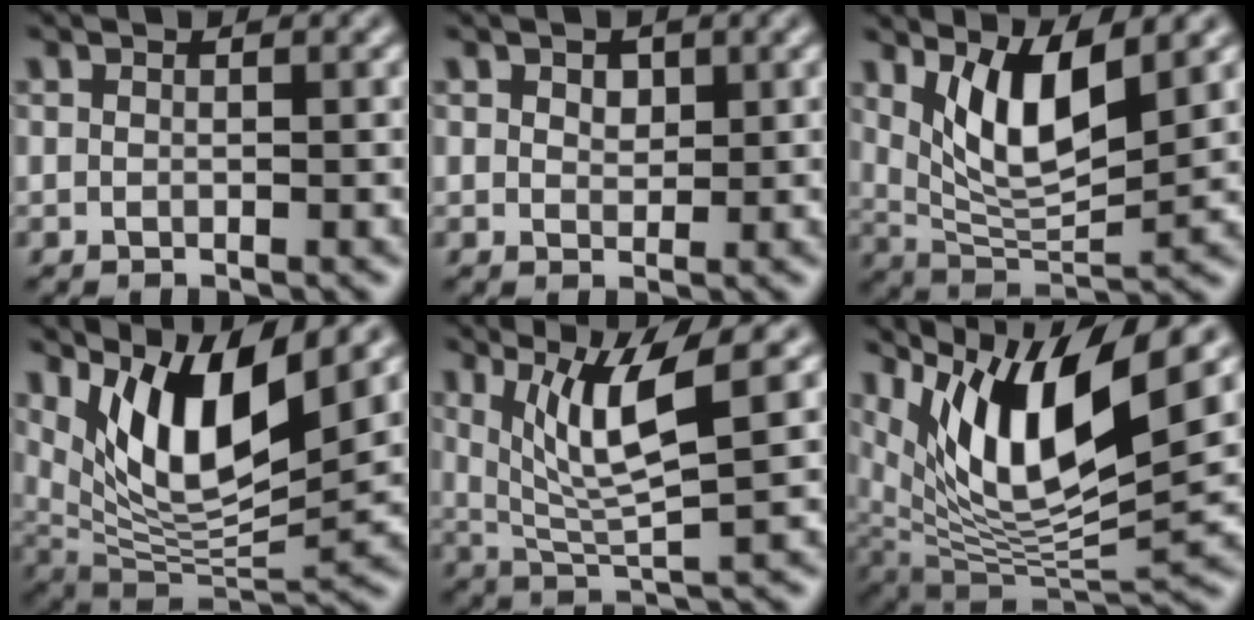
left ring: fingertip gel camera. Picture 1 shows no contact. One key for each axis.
{"total": 1.3, "fx": 0.7, "fy": 0.9, "fz": 0.8, "tx": -0.013, "ty": -0.001, "tz": 0.012}
{"total": 6.4, "fx": 2.6, "fy": 2.1, "fz": 5.5, "tx": -0.105, "ty": -0.016, "tz": 0.055}
{"total": 9.3, "fx": 4.7, "fy": 2.9, "fz": 7.4, "tx": -0.131, "ty": -0.018, "tz": 0.094}
{"total": 6.1, "fx": 2.4, "fy": 1.0, "fz": 5.6, "tx": -0.105, "ty": -0.008, "tz": 0.049}
{"total": 11.3, "fx": 5.7, "fy": 3.6, "fz": 9.1, "tx": -0.166, "ty": -0.006, "tz": 0.112}